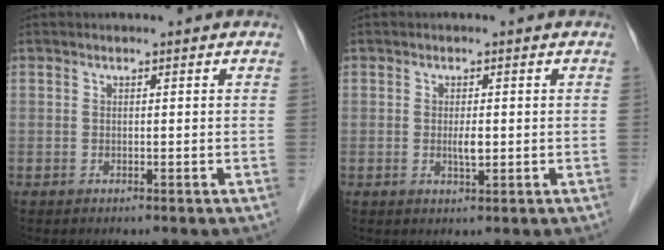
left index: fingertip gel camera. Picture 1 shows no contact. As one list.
[{"total": 2.0, "force": [-0.2, 0.5, 1.9], "torque": [-0.040, -0.002, -0.001]}]